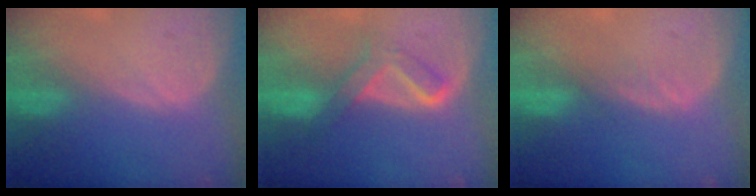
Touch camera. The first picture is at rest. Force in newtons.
{"total": 5.2, "press": 5.2, "slide": 0.1}
{"total": 1.4, "press": 1.3, "slide": 0.2}